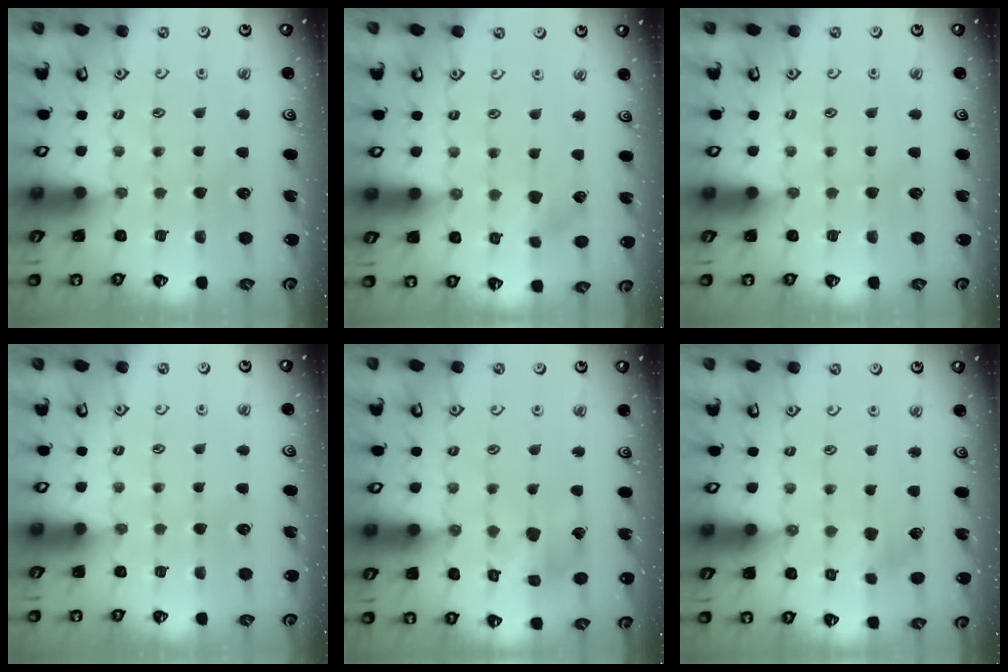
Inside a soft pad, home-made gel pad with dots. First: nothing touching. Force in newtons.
{"total": 3.1, "press": 3.1, "slide": 0.5}
{"total": 0.0}
{"total": 0.0}
{"total": 11.7, "press": 11.6, "slide": 1.5}
{"total": 2.4, "press": 2.2, "slide": 0.9}